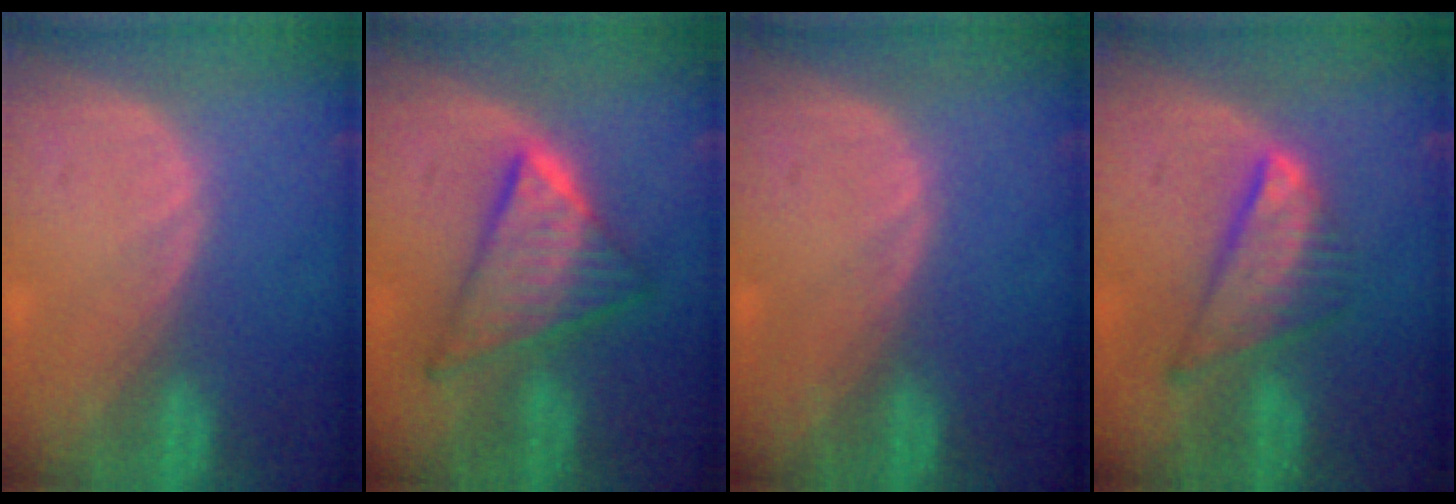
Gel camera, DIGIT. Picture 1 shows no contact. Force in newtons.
{"total": 8.8, "press": 8.8, "slide": 0.6}
{"total": 0.0}
{"total": 7.8, "press": 6.6, "slide": 4.1}